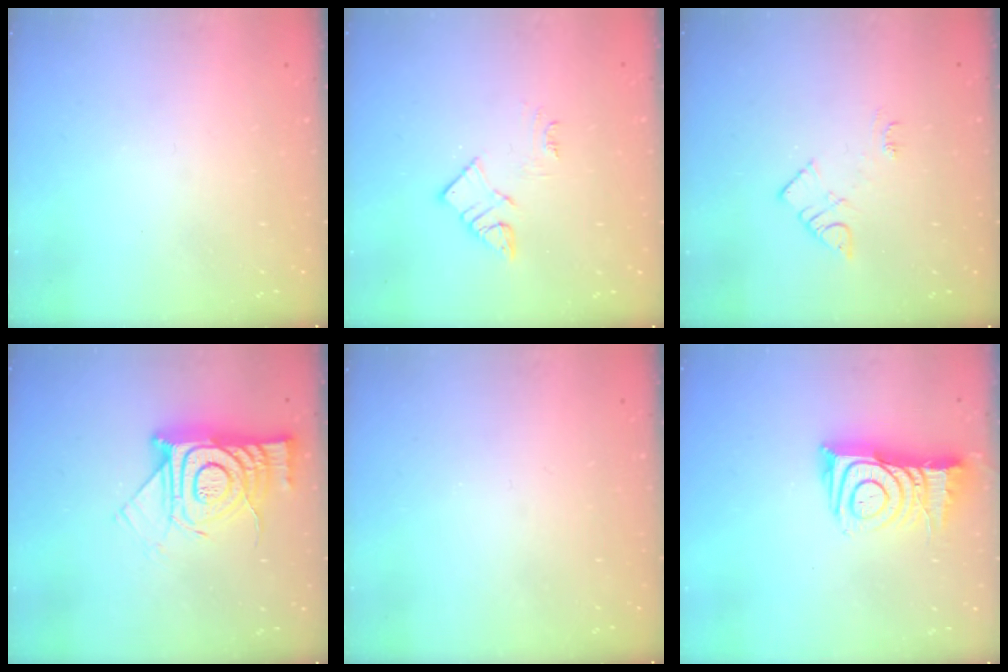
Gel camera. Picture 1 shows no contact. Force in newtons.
{"total": 6.9, "press": 6.8, "slide": 0.3}
{"total": 5.6, "press": 5.5, "slide": 0.6}
{"total": 16.7, "press": 16.6, "slide": 1.8}
{"total": 0.0}
{"total": 12.6, "press": 12.5, "slide": 1.0}